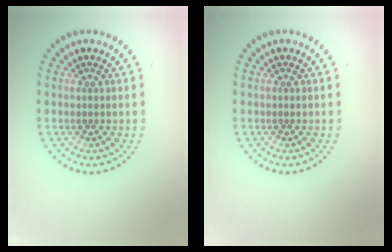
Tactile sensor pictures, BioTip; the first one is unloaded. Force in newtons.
{"total": 0.0}